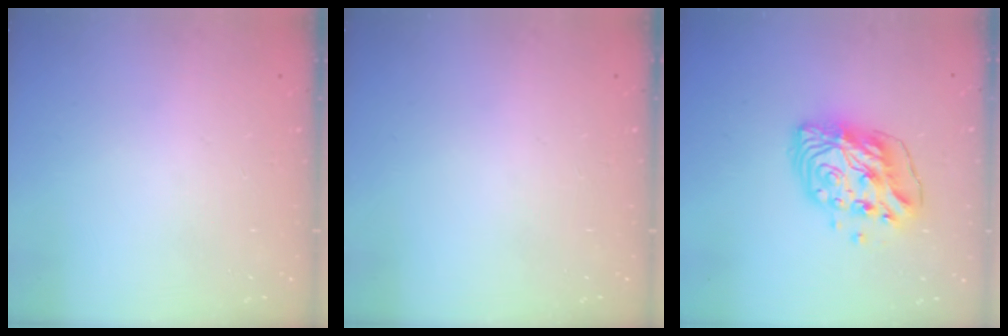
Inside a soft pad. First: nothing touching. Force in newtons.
{"total": 0.0}
{"total": 12.2, "press": 12.1, "slide": 1.2}